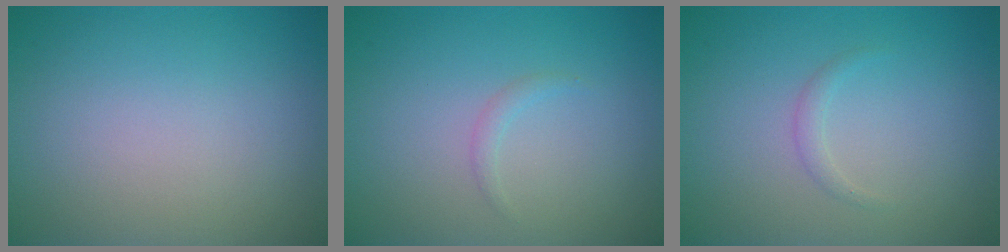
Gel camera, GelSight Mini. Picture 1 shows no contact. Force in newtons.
{"total": 0.7, "press": 0.7, "slide": 0.1}
{"total": 0.8, "press": 0.8, "slide": 0.1}